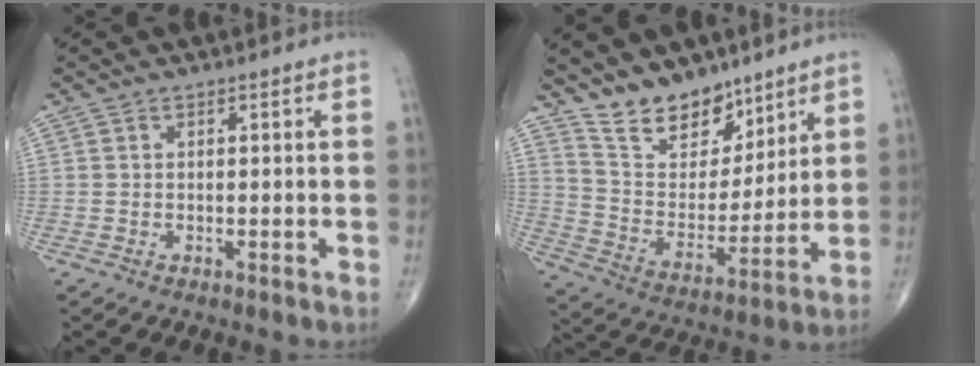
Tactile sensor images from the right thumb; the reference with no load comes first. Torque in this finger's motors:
{"motor_torque": [-1.34, 1.45, -0.21, 0.46, 0.19]}